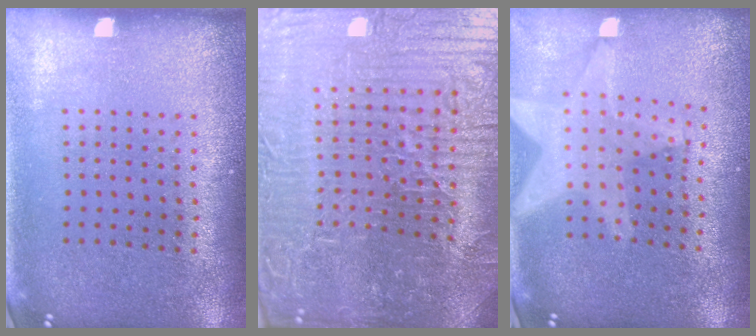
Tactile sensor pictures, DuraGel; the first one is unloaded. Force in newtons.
{"total": 6.7, "press": 6.2, "slide": 2.5}
{"total": 2.3, "press": 1.9, "slide": 1.3}